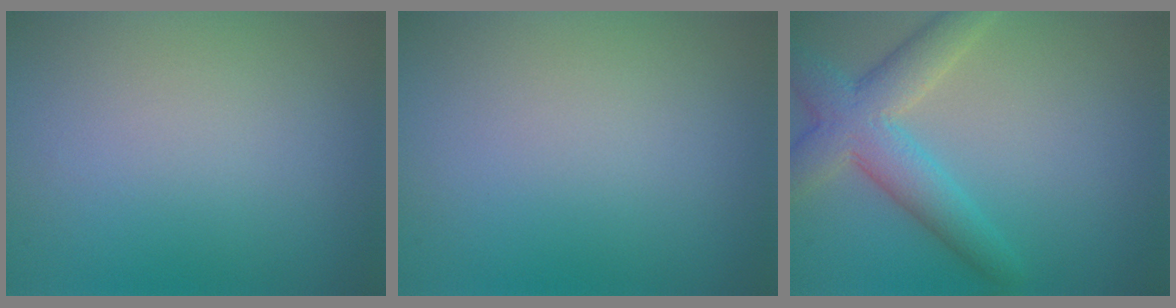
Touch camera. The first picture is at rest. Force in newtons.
{"total": 0.0}
{"total": 5.5, "press": 5.4, "slide": 0.3}